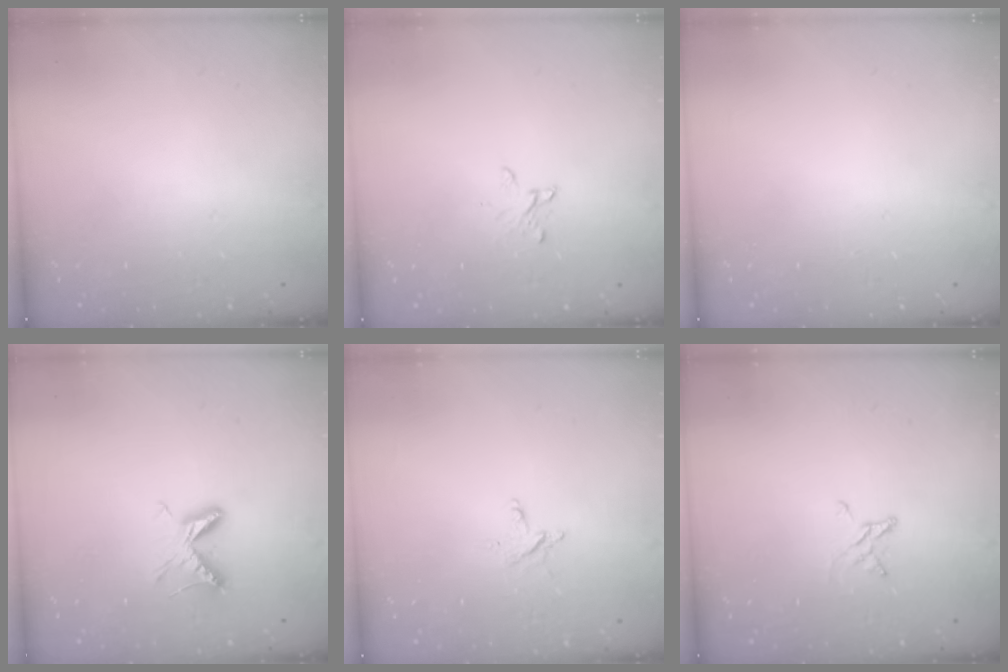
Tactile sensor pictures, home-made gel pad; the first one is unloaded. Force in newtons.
{"total": 3.2, "press": 3.2, "slide": 0.3}
{"total": 0.0}
{"total": 7.1, "press": 7.0, "slide": 0.7}
{"total": 2.4, "press": 2.4, "slide": 0.2}
{"total": 3.3, "press": 3.2, "slide": 0.3}